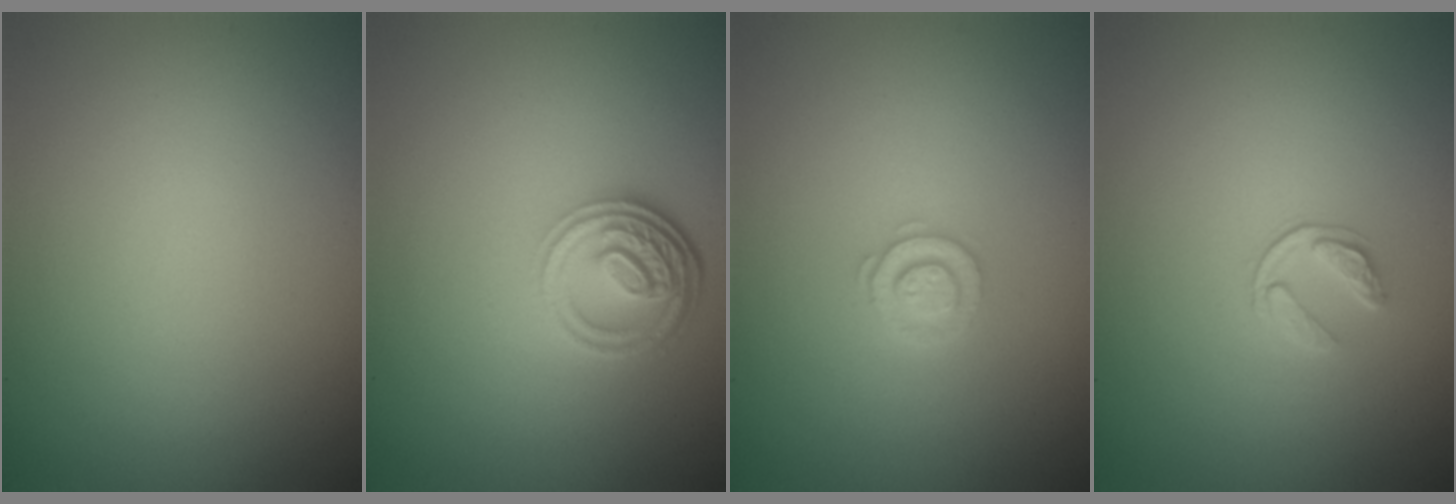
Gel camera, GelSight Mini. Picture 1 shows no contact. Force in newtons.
{"total": 4.5, "press": 3.3, "slide": 3.0}
{"total": 2.0, "press": 1.9, "slide": 0.4}
{"total": 1.6, "press": 1.0, "slide": 1.2}